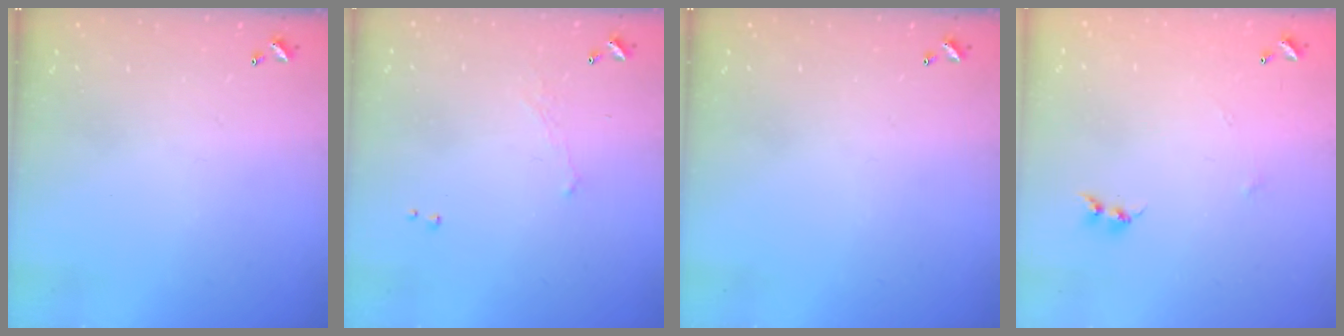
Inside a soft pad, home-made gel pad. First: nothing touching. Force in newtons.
{"total": 1.1, "press": 1.0, "slide": 0.6}
{"total": 0.0}
{"total": 5.8, "press": 5.8, "slide": 0.7}